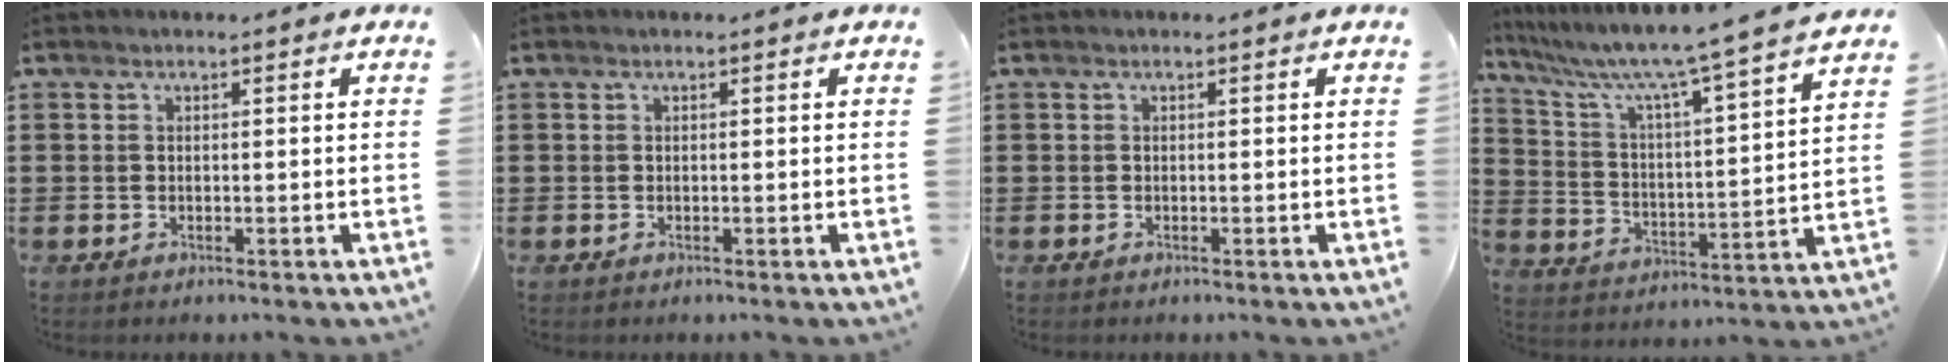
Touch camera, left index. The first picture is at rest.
{"total": 0.0}
{"total": 0.0}
{"total": 7.2, "force": [6.1, -0.7, 3.6], "torque": [-0.098, -0.055, 0.092]}